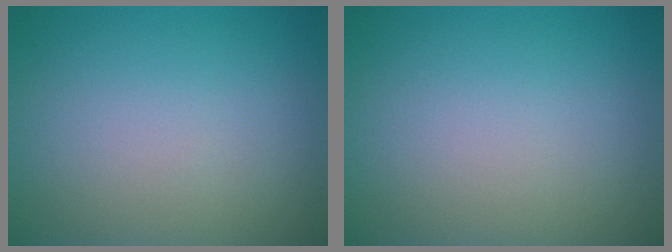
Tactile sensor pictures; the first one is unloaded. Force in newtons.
{"total": 0.0}